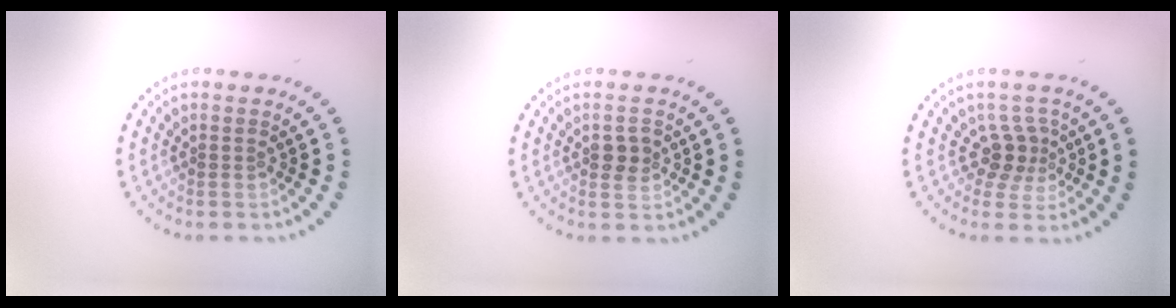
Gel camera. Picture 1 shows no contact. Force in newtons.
{"total": 1.6, "press": 1.6, "slide": 0.1}
{"total": 2.5, "press": 1.8, "slide": 1.7}